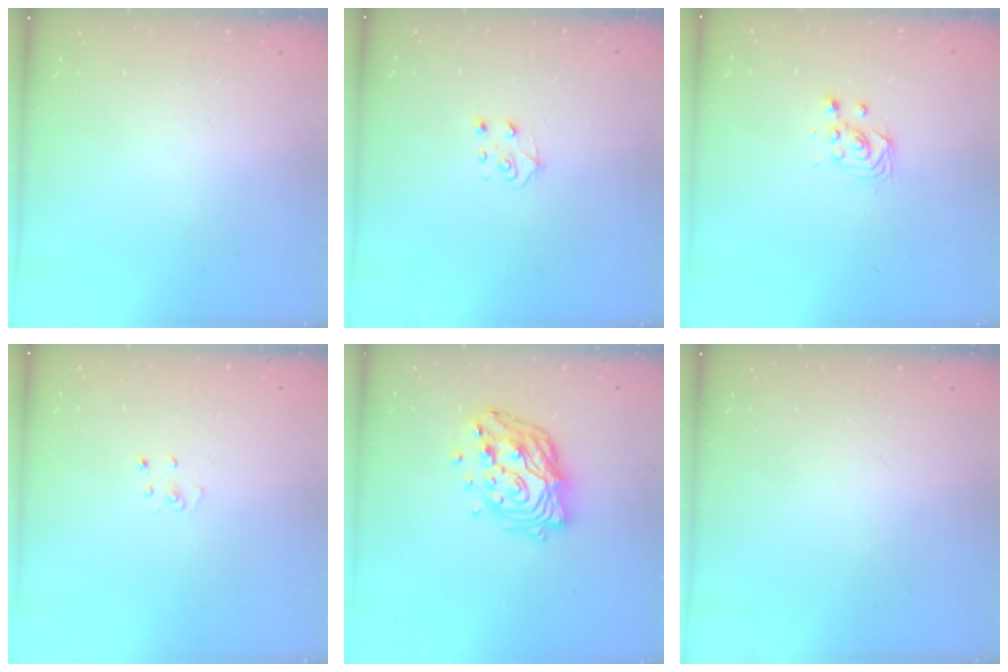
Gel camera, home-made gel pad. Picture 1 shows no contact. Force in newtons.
{"total": 4.3, "press": 4.3, "slide": 0.5}
{"total": 3.3, "press": 3.1, "slide": 1.1}
{"total": 2.5, "press": 2.5, "slide": 0.3}
{"total": 15.5, "press": 15.4, "slide": 1.4}
{"total": 0.0}